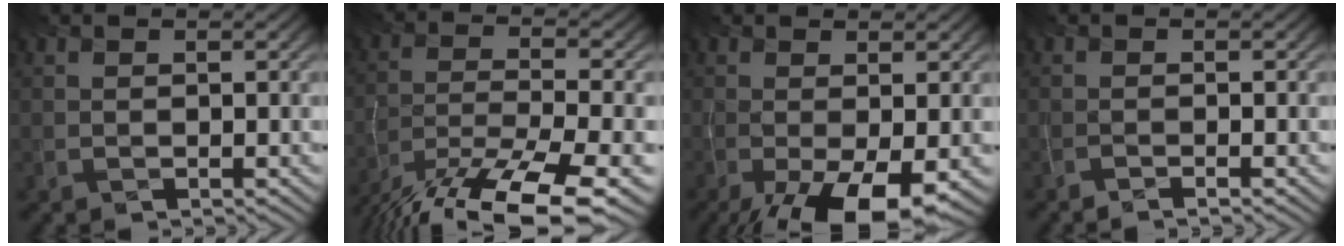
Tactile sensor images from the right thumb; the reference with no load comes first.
{"total": 15.2, "force": [-12.6, 2.7, 8.1], "torque": [-0.145, -0.030, -0.208]}
{"total": 10.1, "force": [-4.7, 3.1, 8.4], "torque": [-0.129, -0.008, -0.075]}
{"total": 1.1, "force": [-1.0, -0.4, 0.1], "torque": [0.003, -0.003, -0.024]}